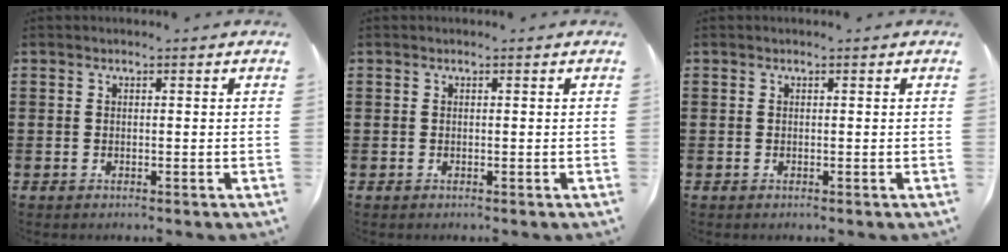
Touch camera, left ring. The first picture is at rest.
{"total": 0.0}
{"total": 0.0}